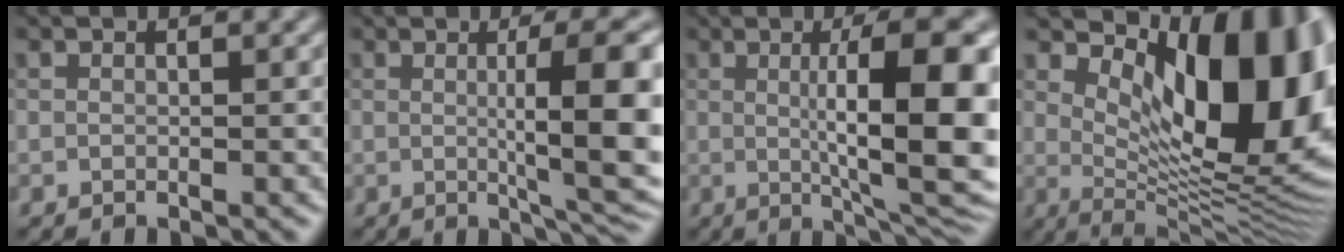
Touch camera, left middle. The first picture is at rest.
{"total": 9.3, "force": [0.2, 2.1, 9.0], "torque": [-0.113, -0.003, 0.008]}
{"total": 12.5, "force": [0.6, 3.3, 12.1], "torque": [-0.147, 0.002, 0.013]}
{"total": 13.7, "force": [4.0, 6.3, 11.4], "torque": [-0.143, -0.003, 0.070]}